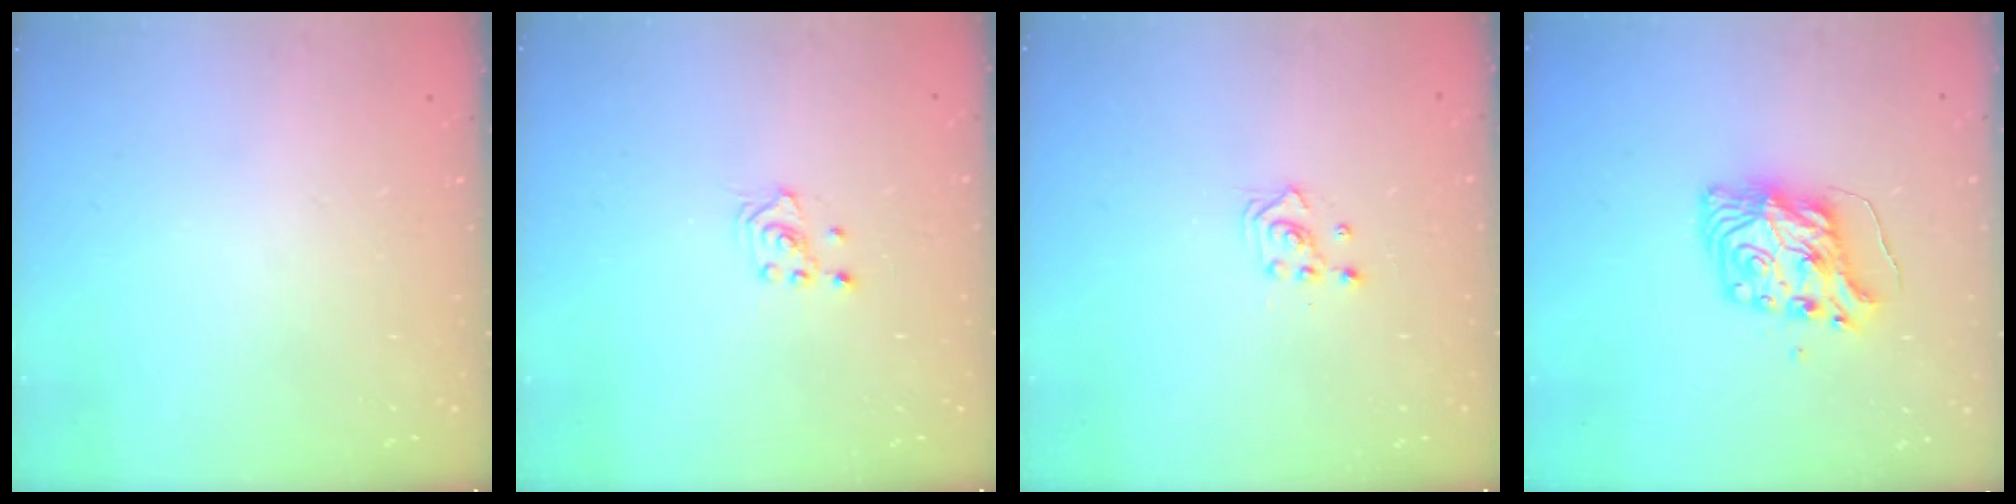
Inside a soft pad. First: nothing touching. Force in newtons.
{"total": 2.1, "press": 2.1, "slide": 0.1}
{"total": 2.3, "press": 2.3, "slide": 0.3}
{"total": 9.2, "press": 9.1, "slide": 1.3}